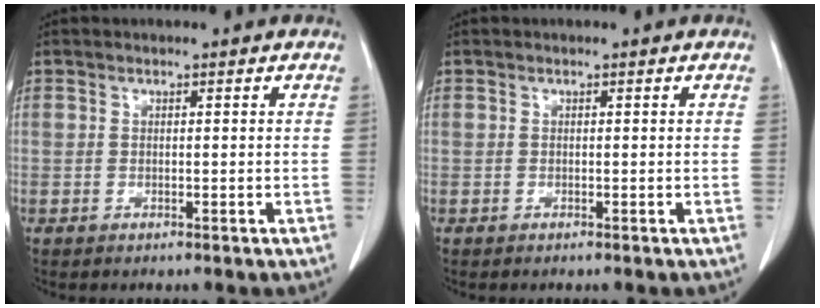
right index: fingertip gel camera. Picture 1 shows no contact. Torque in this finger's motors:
{"motor_torque": [0.05, -0.05, -0.02, 0.01]}